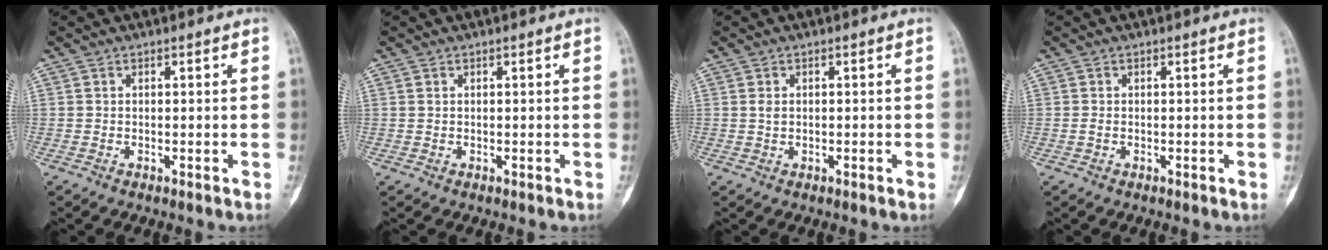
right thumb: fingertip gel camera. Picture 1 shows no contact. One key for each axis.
{"total": 0.0}
{"total": 1.1, "fx": 0.1, "fy": 0.7, "fz": 0.9, "tx": -0.008, "ty": 0.001, "tz": 0.002}
{"total": 0.6, "fx": -0.1, "fy": 0.4, "fz": 0.4, "tx": -0.011, "ty": 0.000, "tz": -0.003}